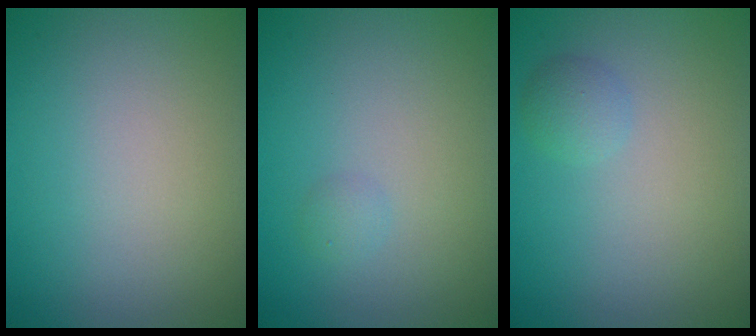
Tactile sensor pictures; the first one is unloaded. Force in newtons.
{"total": 0.7, "press": 0.7, "slide": 0.0}
{"total": 1.3, "press": 1.3, "slide": 0.0}